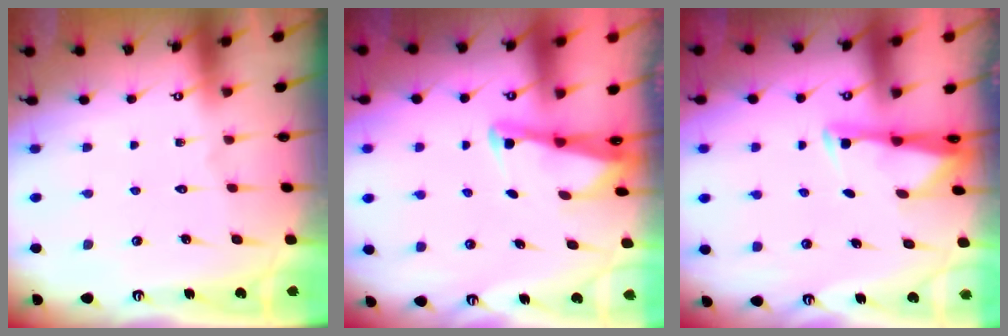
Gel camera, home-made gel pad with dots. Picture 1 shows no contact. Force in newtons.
{"total": 2.6, "press": 2.6, "slide": 0.2}
{"total": 2.9, "press": 2.9, "slide": 0.4}